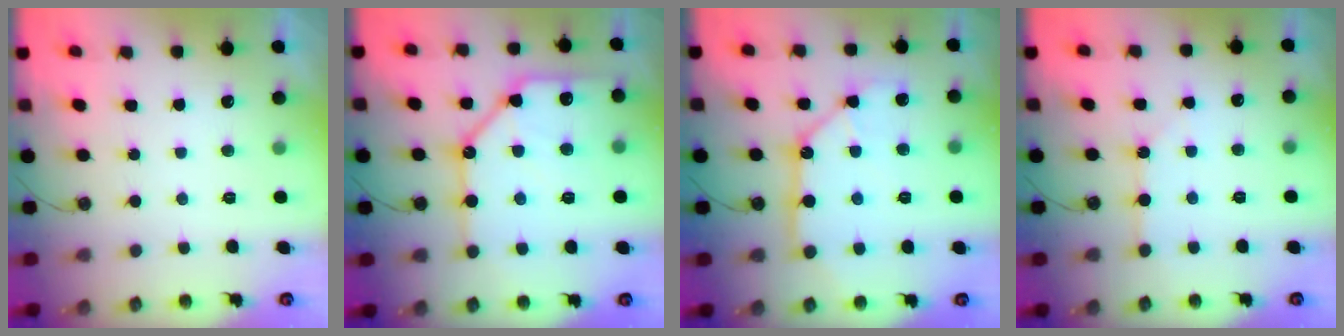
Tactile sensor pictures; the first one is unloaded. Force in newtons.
{"total": 19.4, "press": 19.3, "slide": 1.9}
{"total": 11.8, "press": 11.8, "slide": 1.2}
{"total": 2.6, "press": 2.5, "slide": 0.4}